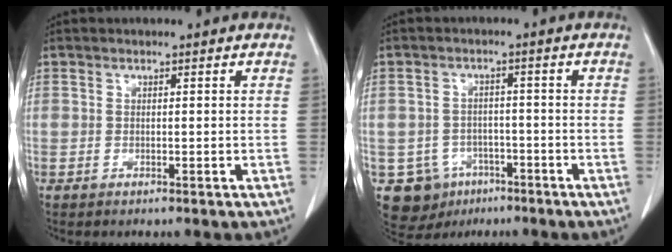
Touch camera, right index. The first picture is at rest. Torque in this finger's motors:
{"motor_torque": [-0.16, 0.07, -0.46, -0.18]}